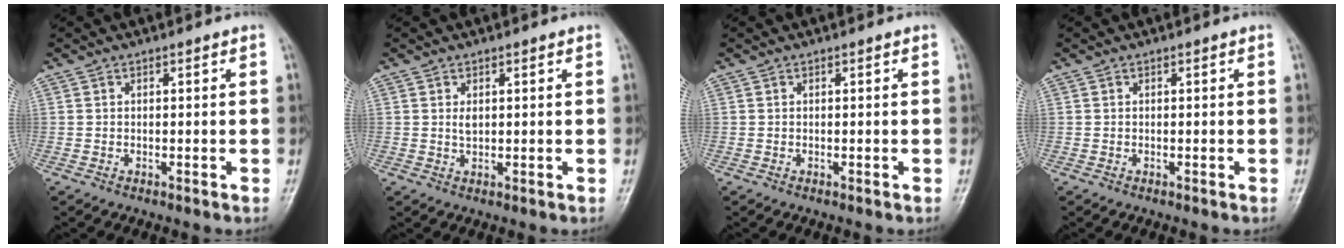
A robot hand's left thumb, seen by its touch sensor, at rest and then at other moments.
{"total": 1.7, "force": [0.7, 0.9, 1.3], "torque": [-0.016, -0.006, 0.019]}
{"total": 0.0}
{"total": 0.0}